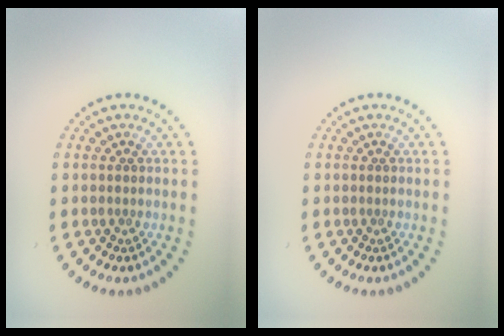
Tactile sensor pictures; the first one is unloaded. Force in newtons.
{"total": 0.0}